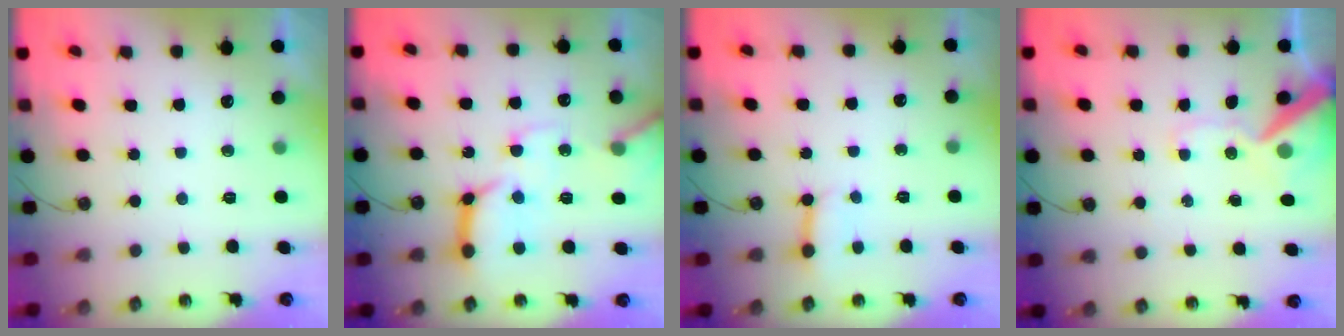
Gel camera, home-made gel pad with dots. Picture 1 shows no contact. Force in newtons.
{"total": 16.3, "press": 16.2, "slide": 1.8}
{"total": 2.9, "press": 2.9, "slide": 0.2}
{"total": 11.8, "press": 11.7, "slide": 1.8}